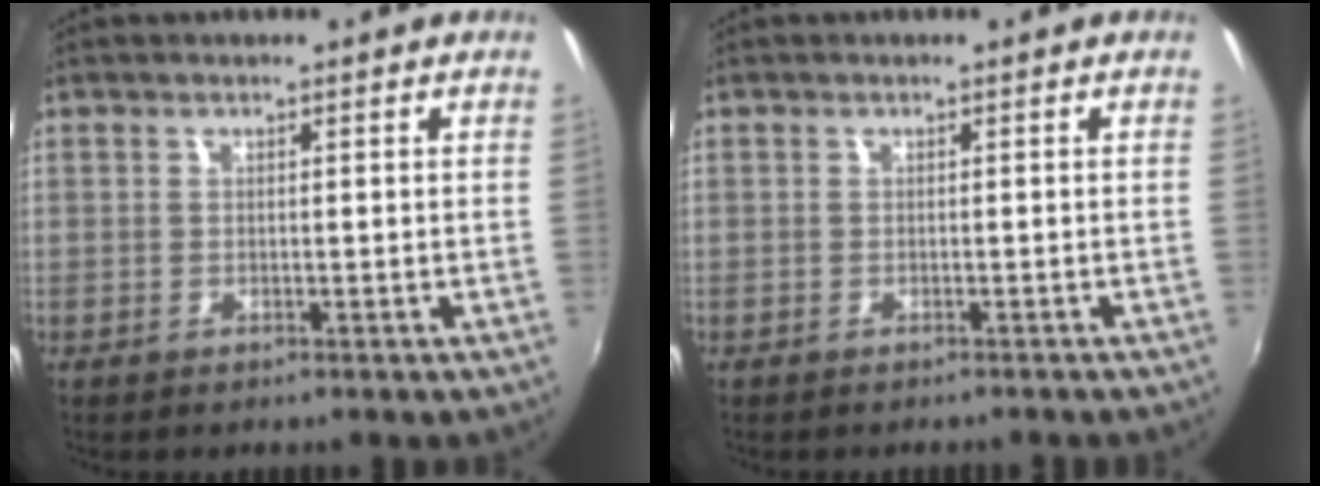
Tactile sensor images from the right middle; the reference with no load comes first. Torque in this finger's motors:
{"motor_torque": [0.94, -1.20, 0.08, 0.03]}